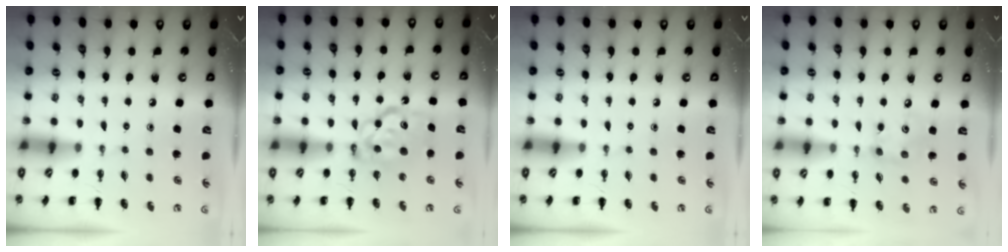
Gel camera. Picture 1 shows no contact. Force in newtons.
{"total": 8.3, "press": 8.1, "slide": 1.5}
{"total": 0.0}
{"total": 5.1, "press": 5.0, "slide": 0.7}